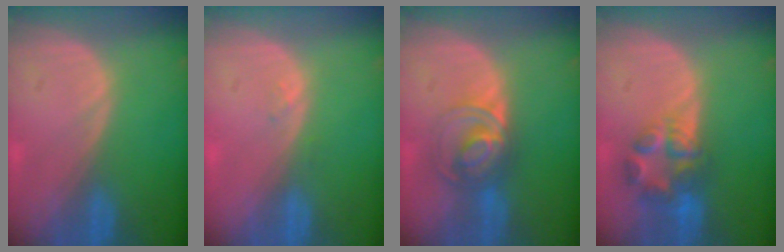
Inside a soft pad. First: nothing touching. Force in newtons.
{"total": 0.9, "press": 0.8, "slide": 0.4}
{"total": 7.0, "press": 6.1, "slide": 3.6}
{"total": 6.9, "press": 6.0, "slide": 3.4}